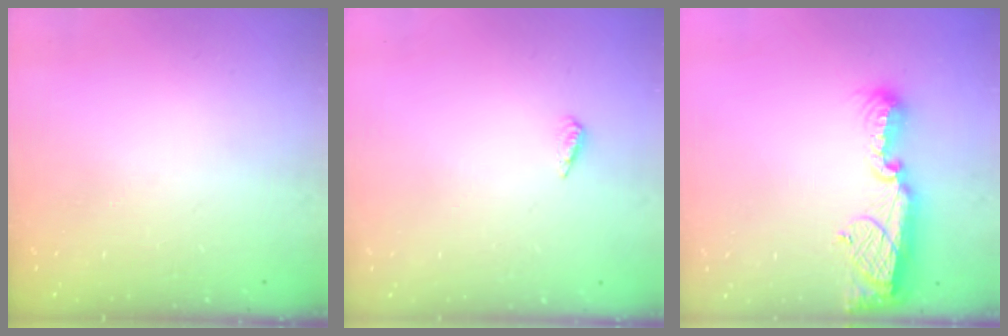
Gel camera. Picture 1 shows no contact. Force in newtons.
{"total": 2.6, "press": 2.2, "slide": 1.3}
{"total": 13.3, "press": 12.2, "slide": 5.5}